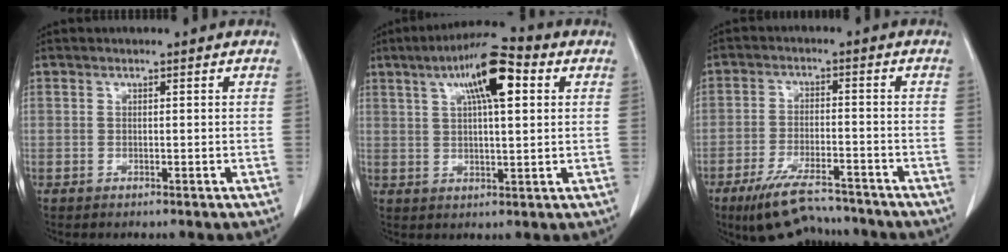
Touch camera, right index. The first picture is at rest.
{"total": 10.9, "force": [4.3, 2.2, 9.8], "torque": [-0.167, 0.026, 0.067]}
{"total": 10.9, "force": [-9.6, 2.3, 4.7], "torque": [-0.086, -0.008, -0.154]}